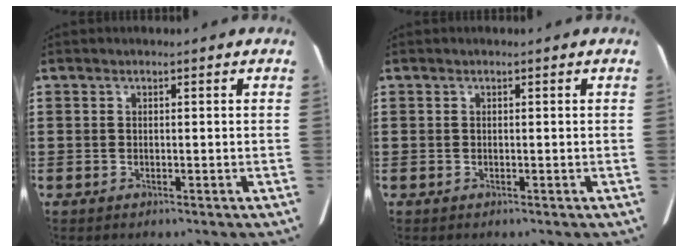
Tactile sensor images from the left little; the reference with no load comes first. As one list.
[{"total": 0.0}]